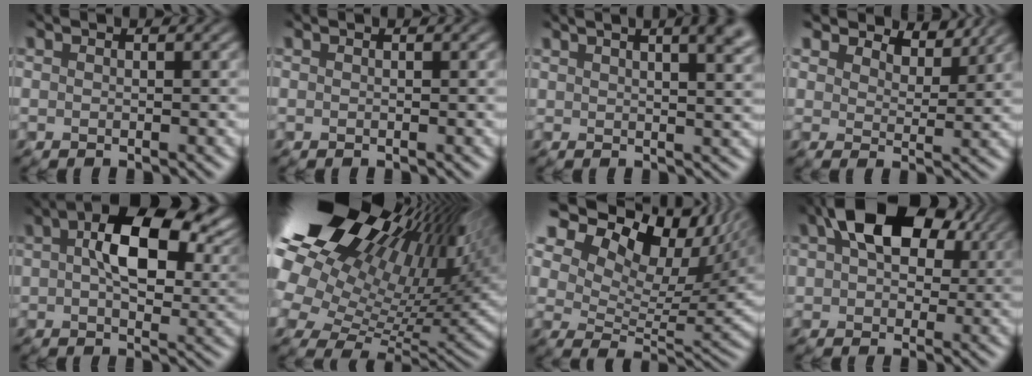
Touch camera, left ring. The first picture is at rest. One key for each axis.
{"total": 0.0}
{"total": 9.2, "fx": 4.8, "fy": 4.2, "fz": 6.6, "tx": -0.045, "ty": 0.055, "tz": 0.041}
{"total": 5.6, "fx": 4.9, "fy": 2.0, "fz": 1.9, "tx": -0.043, "ty": -0.008, "tz": 0.078}
{"total": 9.9, "fx": 2.7, "fy": 5.2, "fz": 8.0, "tx": -0.129, "ty": 0.010, "tz": 0.038}
{"total": 20.0, "fx": 11.5, "fy": 10.1, "fz": 12.9, "tx": -0.238, "ty": 0.050, "tz": 0.185}
{"total": 14.5, "fx": 9.4, "fy": 7.0, "fz": 8.5, "tx": -0.163, "ty": 0.036, "tz": 0.144}
{"total": 10.0, "fx": 4.1, "fy": 6.1, "fz": 6.8, "tx": -0.113, "ty": 0.023, "tz": 0.058}